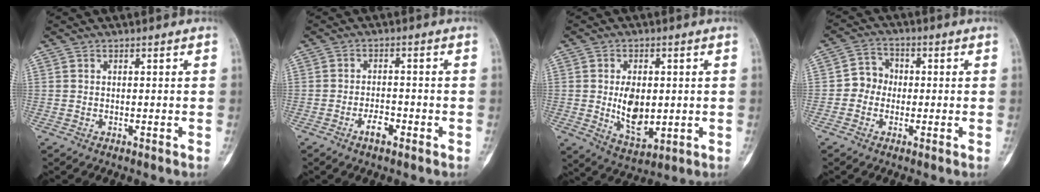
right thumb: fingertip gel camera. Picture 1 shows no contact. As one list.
[{"total": 3.5, "force": [-1.9, 1.5, 2.5], "torque": [-0.038, 0.012, -0.035]}, {"total": 9.7, "force": [-0.1, 5.9, 7.7], "torque": [-0.104, -0.013, 0.012]}, {"total": 4.9, "force": [-0.7, 4.4, 1.9], "torque": [-0.004, 0.015, -0.026]}]